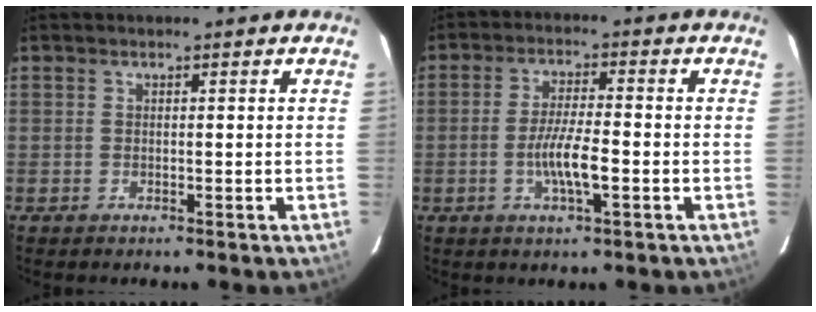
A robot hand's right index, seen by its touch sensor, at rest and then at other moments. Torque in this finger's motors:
{"motor_torque": [0.76, -0.18, 0.52, 0.13]}